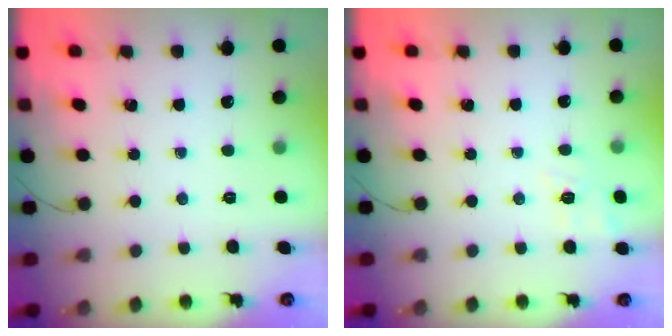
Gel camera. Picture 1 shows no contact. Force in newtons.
{"total": 10.4, "press": 10.1, "slide": 2.3}